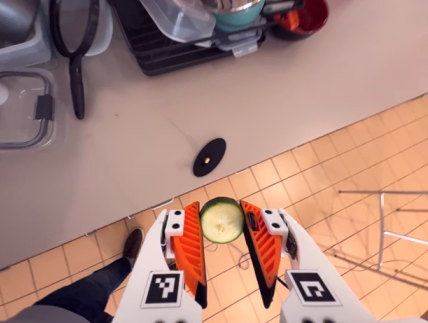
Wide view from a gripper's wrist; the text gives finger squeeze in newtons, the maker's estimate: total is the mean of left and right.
{"total": 9.8, "left": 10.0, "right": 9.7}